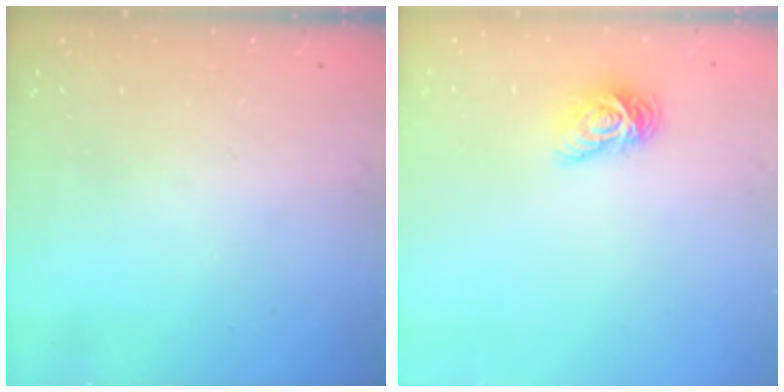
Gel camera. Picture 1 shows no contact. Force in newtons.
{"total": 7.1, "press": 7.1, "slide": 0.2}